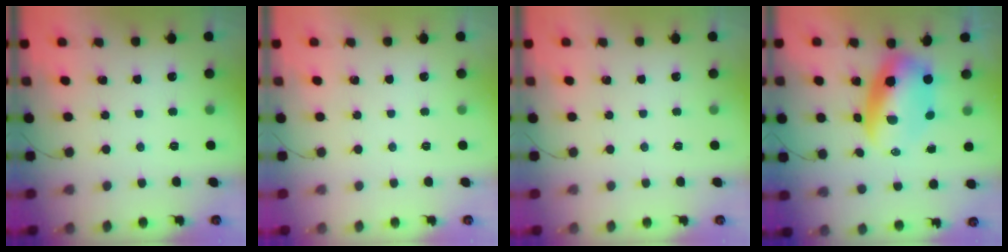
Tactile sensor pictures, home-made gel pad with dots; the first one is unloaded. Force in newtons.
{"total": 0.0}
{"total": 0.0}
{"total": 10.0, "press": 9.7, "slide": 2.5}